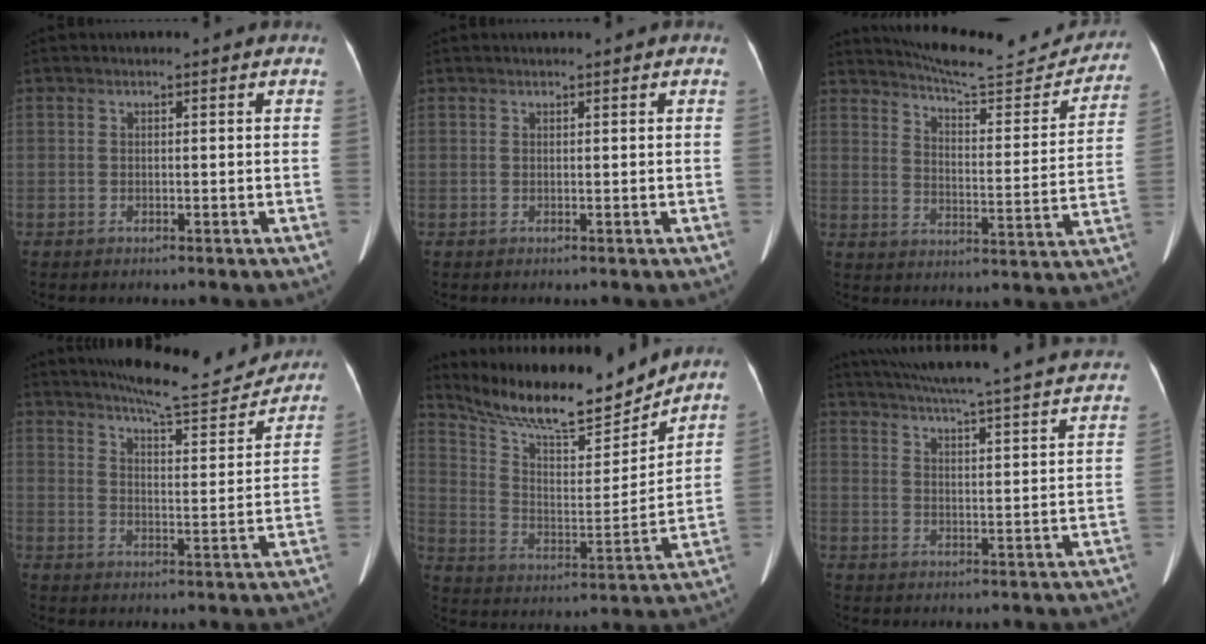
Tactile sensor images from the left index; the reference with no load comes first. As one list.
[{"total": 0.0}, {"total": 18.2, "force": [17.4, 2.9, 4.7], "torque": [-0.058, -0.038, 0.222]}, {"total": 14.0, "force": [13.1, 1.6, 4.6], "torque": [-0.064, -0.016, 0.174]}, {"total": 16.9, "force": [15.4, 2.1, 6.6], "torque": [-0.128, -0.010, 0.259]}, {"total": 29.7, "force": [27.2, 1.2, 11.9], "torque": [-0.198, -0.042, 0.338]}]